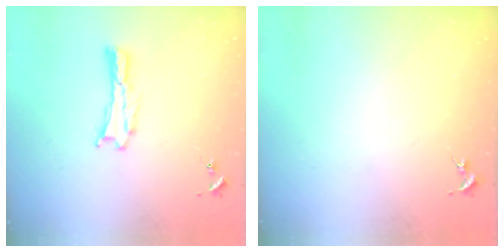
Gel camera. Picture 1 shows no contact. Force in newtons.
{"total": 0.0}